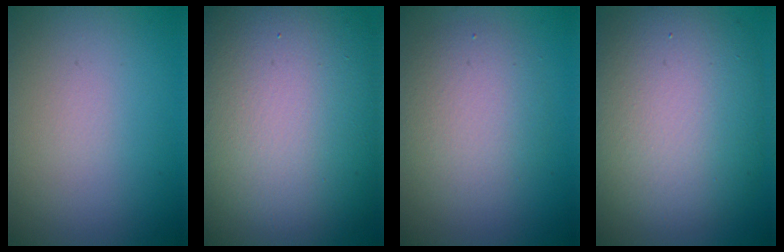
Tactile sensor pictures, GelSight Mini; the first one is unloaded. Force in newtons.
{"total": 19.9, "press": 19.8, "slide": 1.4}
{"total": 4.0, "press": 4.0, "slide": 0.3}
{"total": 11.5, "press": 11.4, "slide": 0.8}